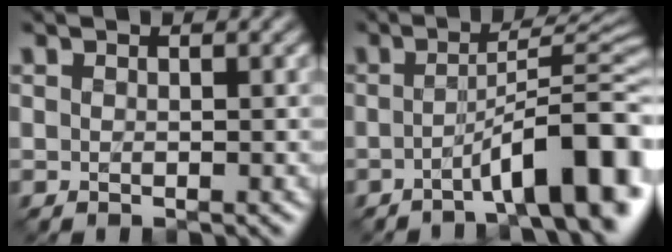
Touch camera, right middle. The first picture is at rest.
{"total": 8.6, "force": [-3.6, 1.5, 7.7], "torque": [-0.102, 0.019, -0.061]}